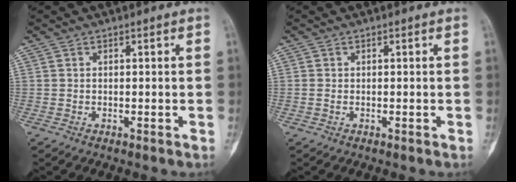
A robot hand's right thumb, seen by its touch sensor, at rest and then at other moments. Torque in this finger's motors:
{"motor_torque": [-0.33, 0.08, 0.04, 0.18, -0.02]}